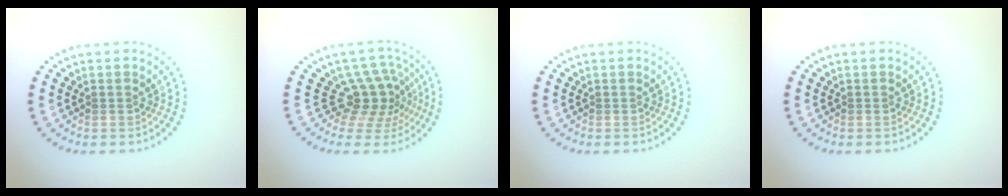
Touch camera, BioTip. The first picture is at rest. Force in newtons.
{"total": 3.8, "press": 2.7, "slide": 2.6}
{"total": 0.0}
{"total": 0.0}